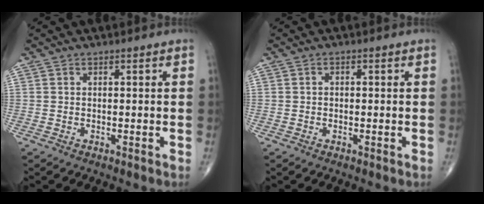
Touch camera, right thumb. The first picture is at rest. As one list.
[{"total": 0.6, "force": [0.0, 0.5, 0.4], "torque": [-0.002, 0.002, -0.002]}]